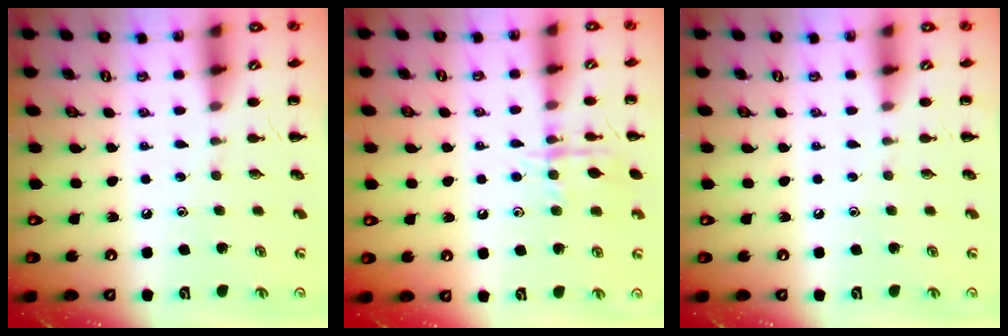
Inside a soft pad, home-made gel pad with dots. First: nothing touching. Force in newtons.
{"total": 10.7, "press": 10.7, "slide": 0.6}
{"total": 0.0}